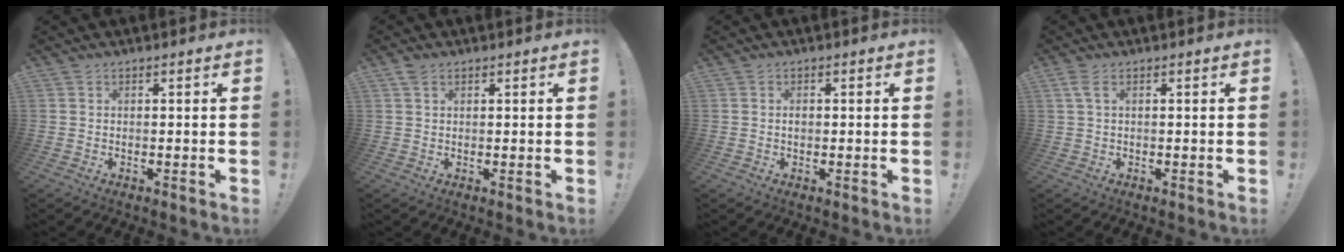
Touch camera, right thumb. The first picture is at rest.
{"total": 2.2, "force": [1.3, 1.2, 1.2], "torque": [-0.022, 0.001, 0.024]}
{"total": 0.8, "force": [-0.3, 0.5, 0.5], "torque": [-0.007, 0.001, -0.007]}
{"total": 2.5, "force": [0.8, 0.6, 2.3], "torque": [-0.049, 0.002, 0.015]}